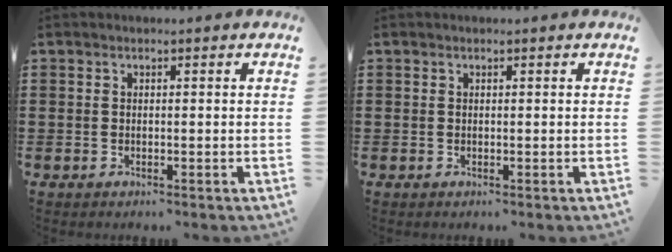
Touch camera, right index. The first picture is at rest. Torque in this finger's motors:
{"motor_torque": [-0.17, 0.16, 0.00, 0.00]}